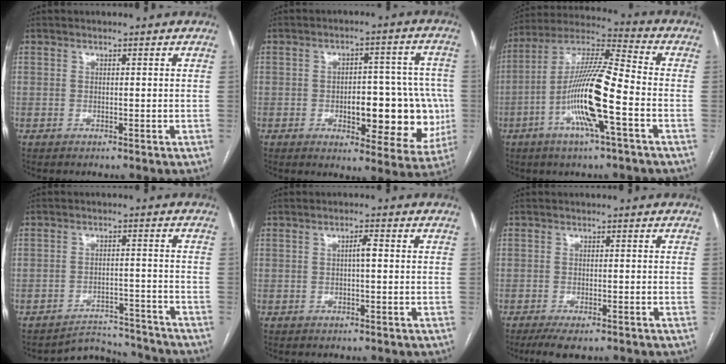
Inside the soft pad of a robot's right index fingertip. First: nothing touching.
{"total": 14.8, "force": [-2.7, 6.2, 13.2], "torque": [-0.141, 0.024, -0.020]}
{"total": 15.2, "force": [-4.6, 1.1, 14.5], "torque": [-0.282, 0.003, -0.090]}
{"total": 6.9, "force": [-6.6, 1.2, -1.3], "torque": [0.025, 0.025, -0.097]}
{"total": 1.7, "force": [0.0, 0.2, 1.7], "torque": [-0.028, 0.004, 0.001]}
{"total": 4.5, "force": [-3.3, 1.2, 2.8], "torque": [-0.046, -0.009, -0.052]}